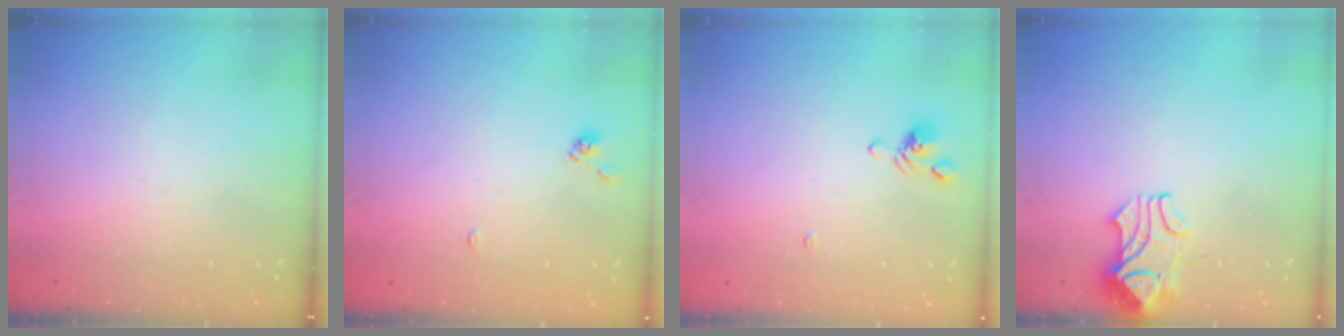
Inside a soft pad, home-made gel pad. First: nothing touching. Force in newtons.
{"total": 2.9, "press": 2.9, "slide": 0.3}
{"total": 2.8, "press": 2.8, "slide": 0.1}
{"total": 2.3, "press": 2.1, "slide": 0.8}